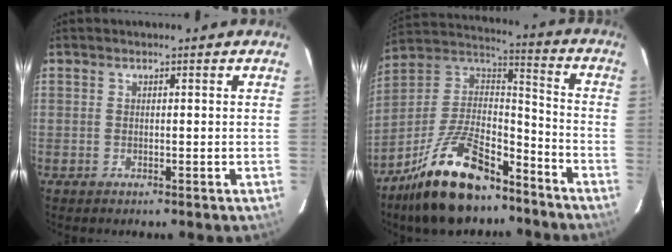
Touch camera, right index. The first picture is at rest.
{"total": 20.7, "force": [-14.1, 8.4, 12.5], "torque": [-0.250, 0.008, -0.241]}